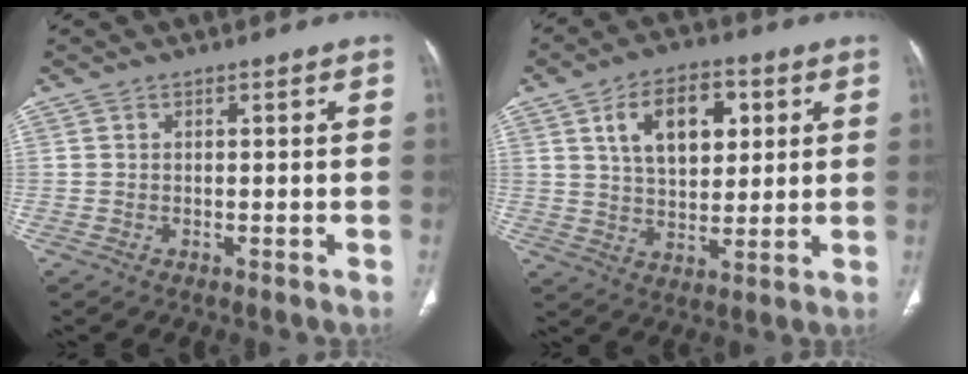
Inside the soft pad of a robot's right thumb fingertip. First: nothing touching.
{"total": 12.5, "force": [4.2, 7.5, 9.1], "torque": [-0.115, -0.006, 0.071]}